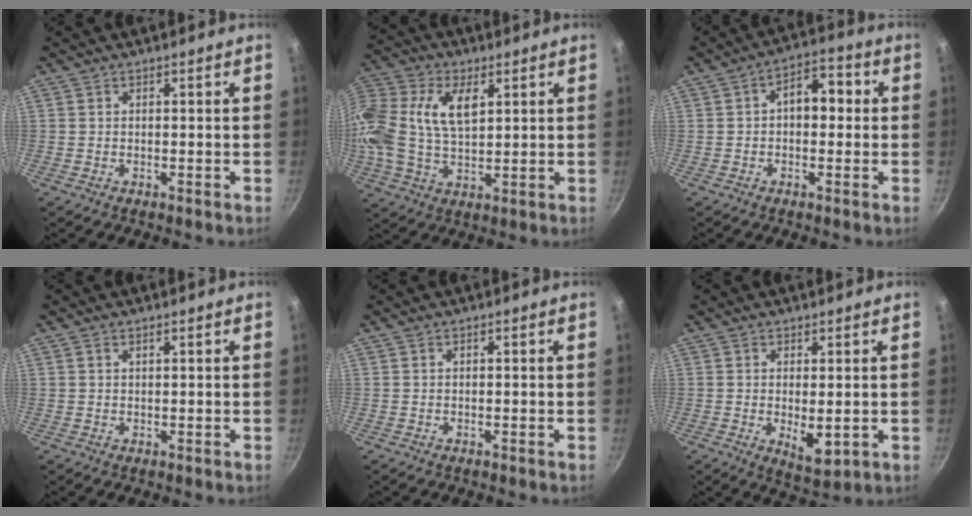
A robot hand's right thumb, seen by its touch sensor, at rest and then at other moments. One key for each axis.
{"total": 20.5, "fx": 5.1, "fy": 12.7, "fz": 15.3, "tx": -0.341, "ty": 0.022, "tz": 0.086}
{"total": 7.5, "fx": 0.6, "fy": 4.8, "fz": 5.7, "tx": -0.049, "ty": 0.023, "tz": -0.003}
{"total": 0.9, "fx": 0.5, "fy": 0.4, "fz": 0.5, "tx": -0.007, "ty": 0.003, "tz": 0.010}
{"total": 0.0}
{"total": 5.9, "fx": -0.3, "fy": 2.5, "fz": 5.3, "tx": -0.078, "ty": -0.016, "tz": 0.003}